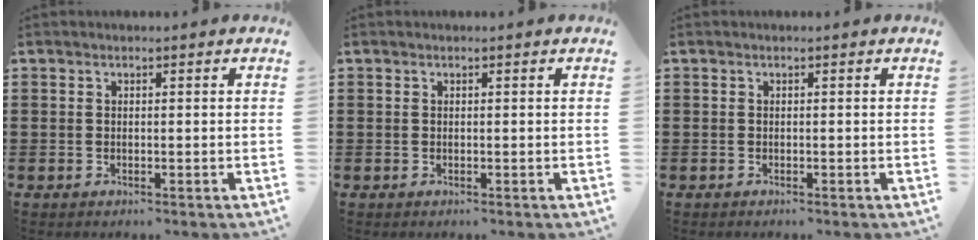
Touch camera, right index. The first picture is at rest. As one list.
[{"total": 0.0}, {"total": 0.0}]